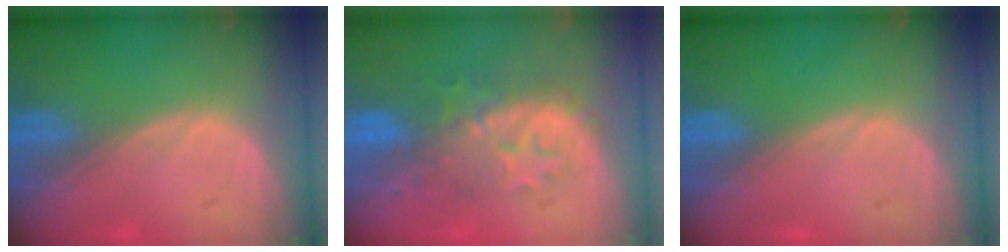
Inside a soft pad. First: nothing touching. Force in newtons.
{"total": 8.3, "press": 8.2, "slide": 1.4}
{"total": 0.0}